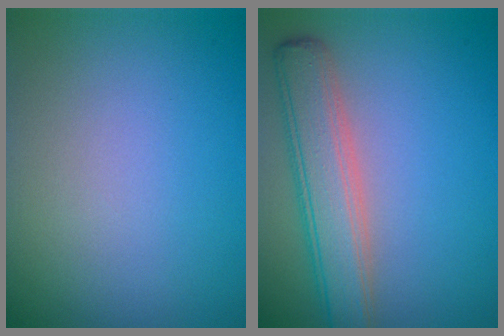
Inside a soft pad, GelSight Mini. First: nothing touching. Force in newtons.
{"total": 5.3, "press": 5.3, "slide": 0.4}